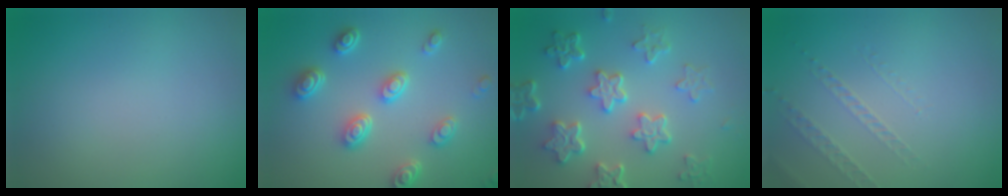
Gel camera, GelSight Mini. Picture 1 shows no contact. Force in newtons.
{"total": 4.4, "press": 3.6, "slide": 2.5}
{"total": 5.9, "press": 4.4, "slide": 3.8}
{"total": 1.1, "press": 0.6, "slide": 0.9}